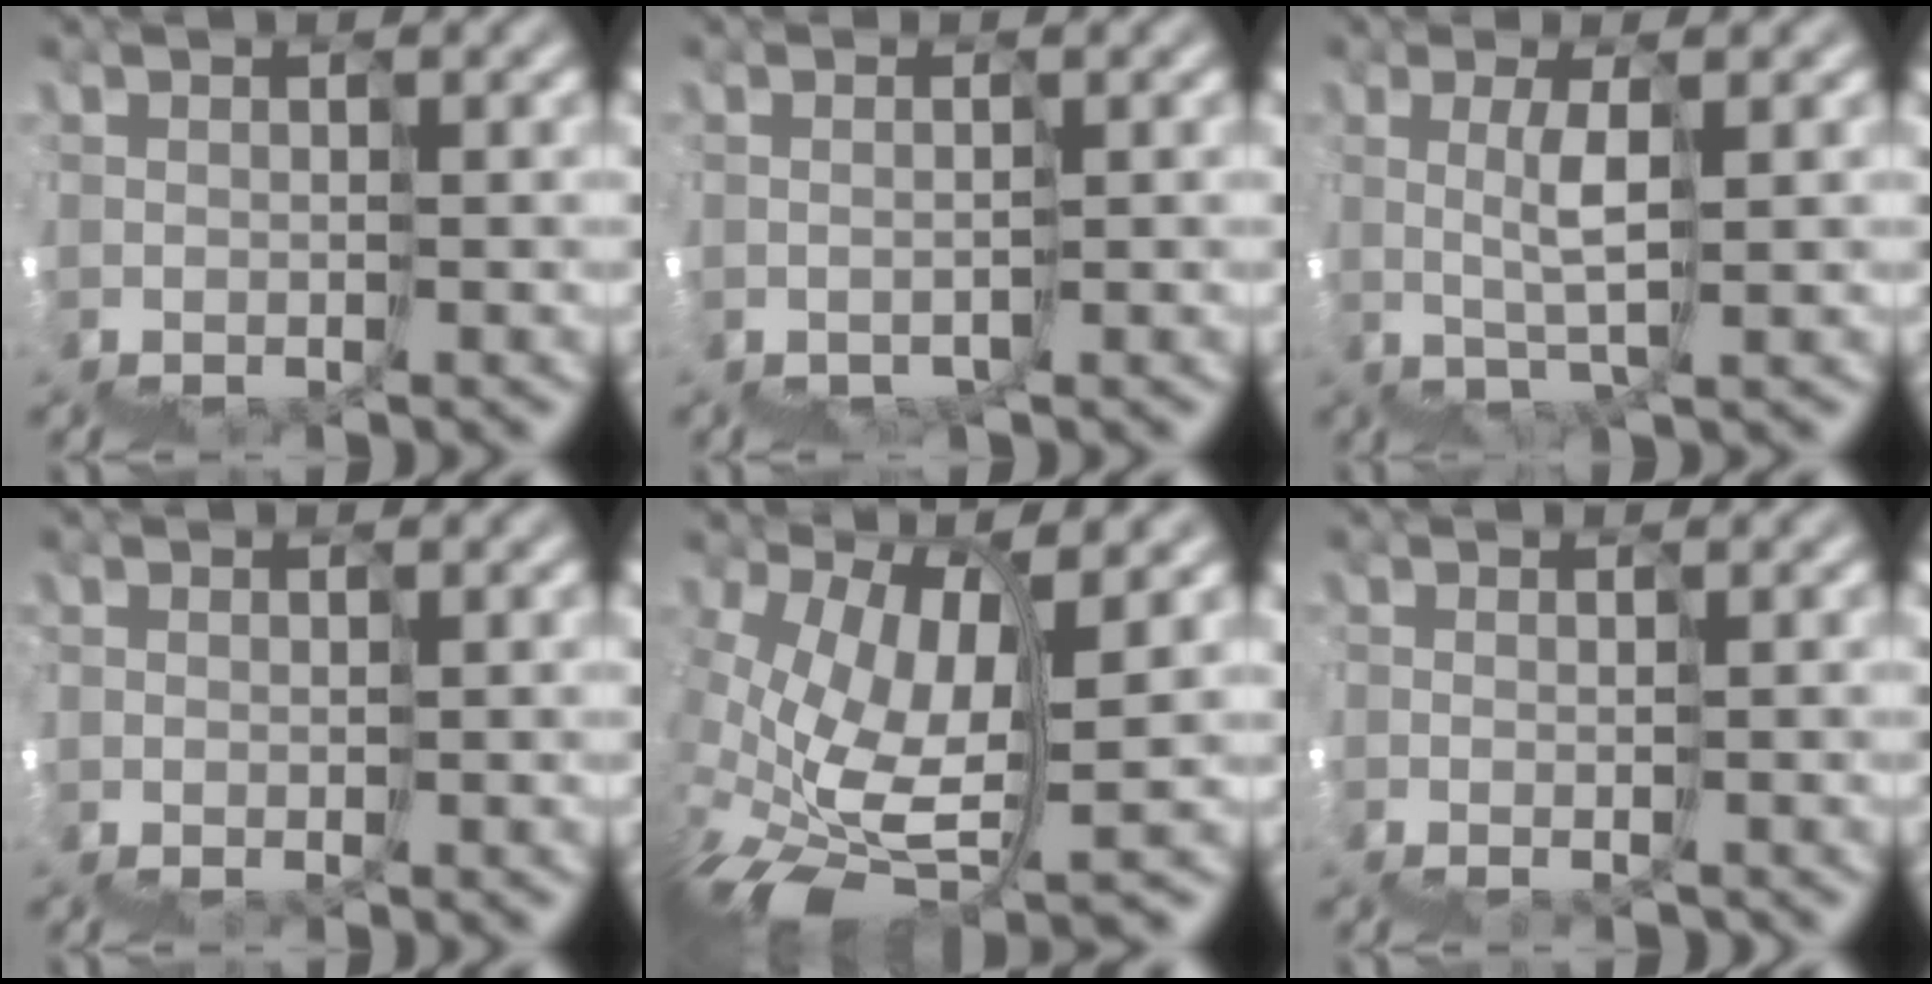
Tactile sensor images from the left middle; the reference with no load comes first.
{"total": 1.2, "force": [-1.2, -0.3, 0.0], "torque": [-0.003, -0.001, -0.024]}
{"total": 1.9, "force": [1.1, -1.3, -0.8], "torque": [0.016, 0.021, 0.016]}
{"total": 0.6, "force": [0.0, 0.4, 0.4], "torque": [-0.005, -0.001, 0.001]}
{"total": 5.1, "force": [-0.1, 1.6, 4.9], "torque": [-0.121, 0.006, 0.004]}
{"total": 3.4, "force": [-1.3, 1.2, 2.9], "torque": [-0.035, -0.014, -0.010]}